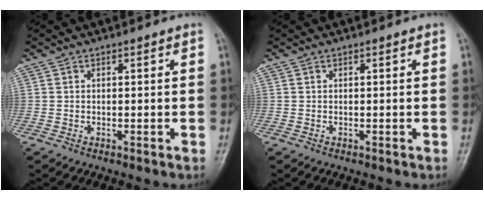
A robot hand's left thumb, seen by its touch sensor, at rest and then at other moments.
{"total": 0.0}